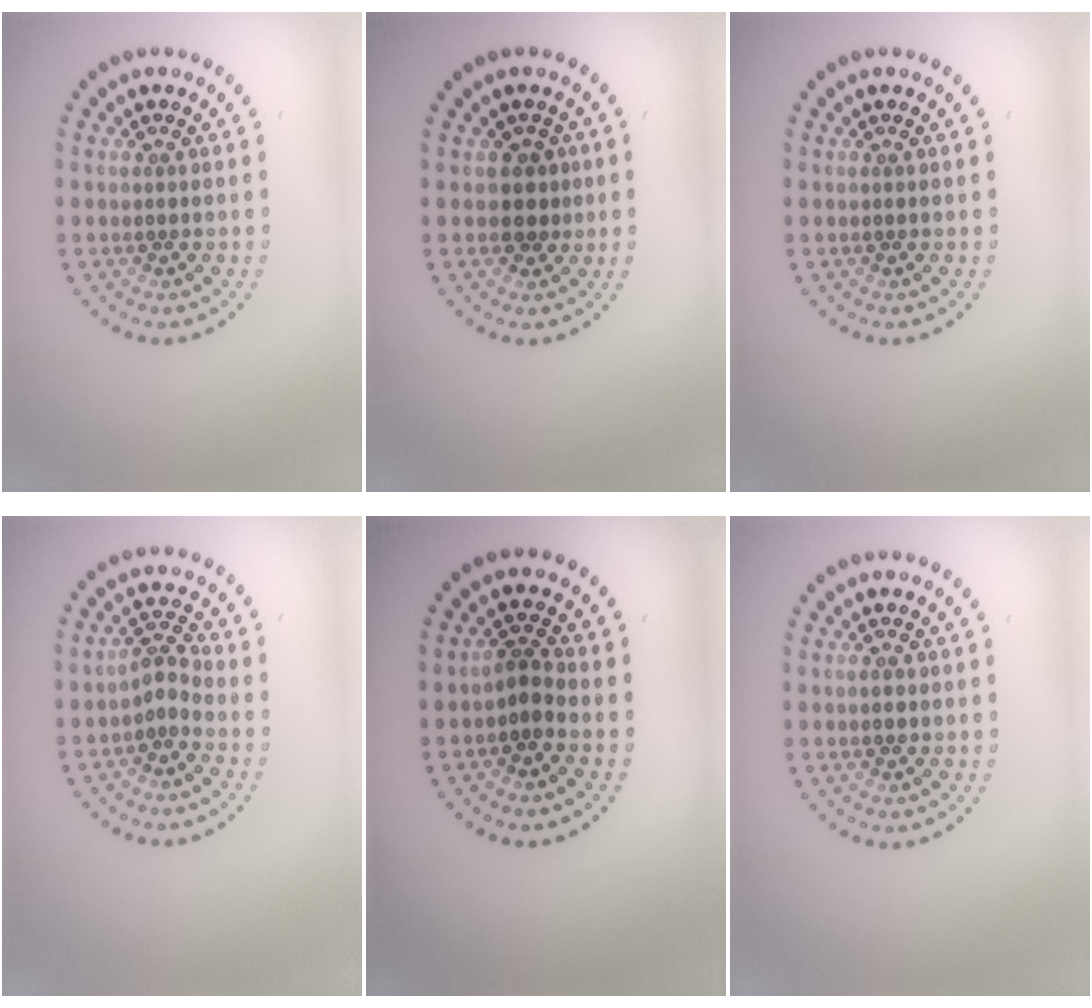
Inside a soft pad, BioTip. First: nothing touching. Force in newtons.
{"total": 1.9, "press": 1.5, "slide": 1.1}
{"total": 0.0}
{"total": 1.8, "press": 1.3, "slide": 1.2}
{"total": 1.6, "press": 1.3, "slide": 0.9}
{"total": 0.9, "press": 0.9, "slide": 0.1}